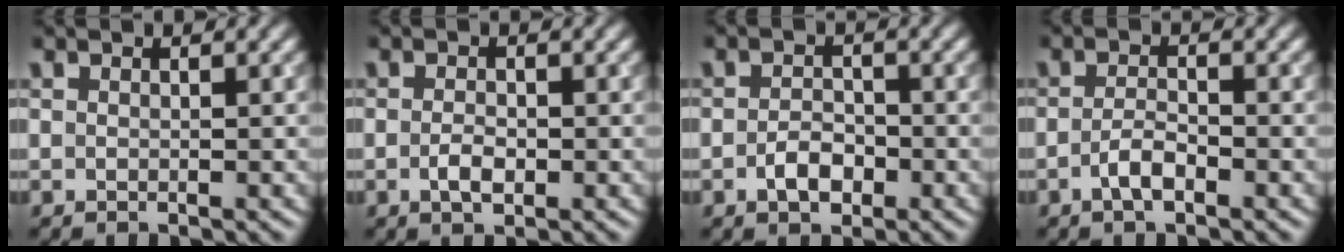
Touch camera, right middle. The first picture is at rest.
{"total": 1.7, "force": [-0.5, 0.8, 1.4], "torque": [-0.027, -0.002, -0.011]}
{"total": 2.4, "force": [-1.0, 1.4, 1.6], "torque": [-0.031, 0.001, -0.018]}
{"total": 2.0, "force": [-1.0, 0.6, 1.6], "torque": [-0.033, 0.002, -0.022]}